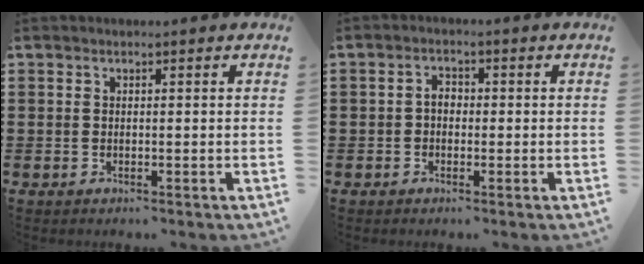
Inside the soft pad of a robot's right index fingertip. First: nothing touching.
{"total": 2.0, "force": [-0.4, 1.3, 1.5], "torque": [-0.029, 0.006, -0.009]}